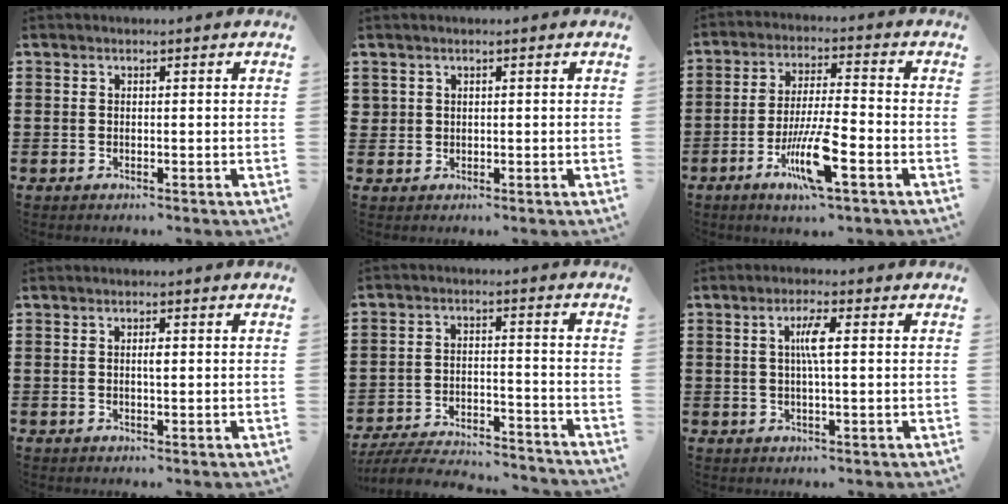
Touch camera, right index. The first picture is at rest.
{"total": 1.2, "force": [0.7, 1.0, 0.2], "torque": [-0.006, 0.003, 0.014]}
{"total": 10.1, "force": [-4.5, 1.8, 8.9], "torque": [-0.181, -0.007, -0.085]}
{"total": 1.3, "force": [0.1, 0.3, 1.2], "torque": [-0.024, 0.001, 0.001]}
{"total": 6.2, "force": [-6.0, 0.3, 1.4], "torque": [-0.040, -0.002, -0.124]}
{"total": 3.6, "force": [0.4, 0.4, 3.6], "torque": [-0.069, 0.001, 0.003]}